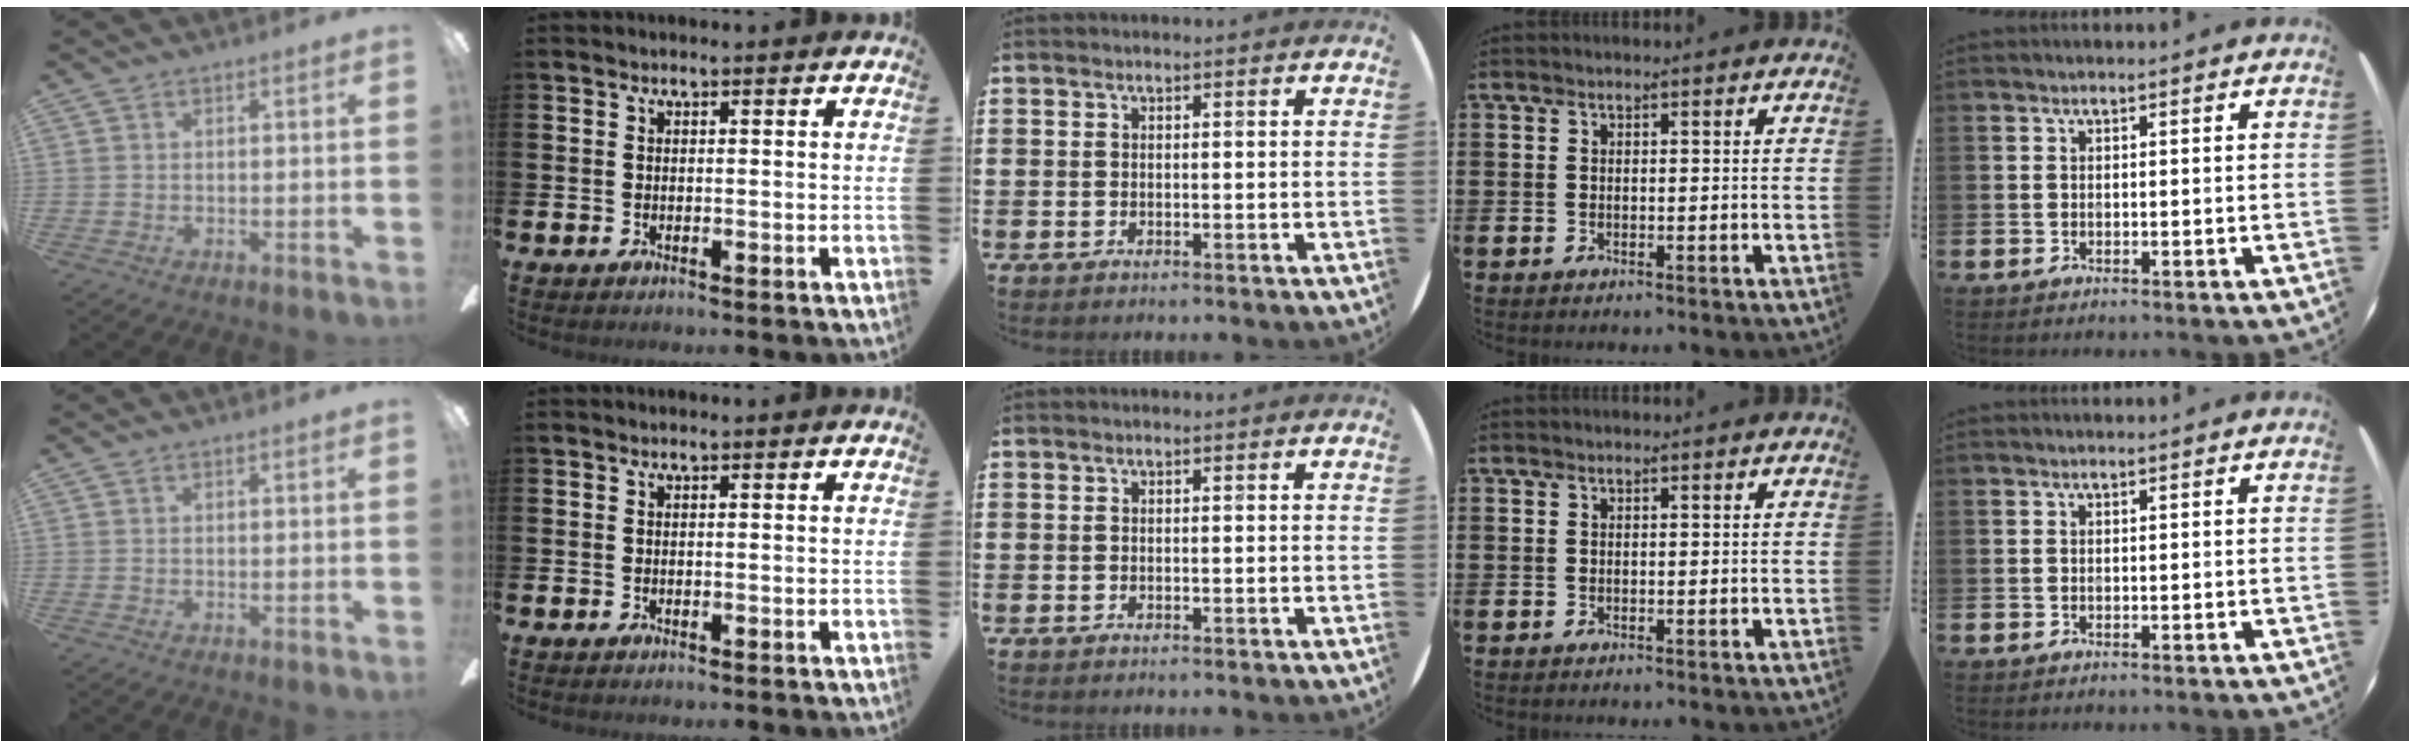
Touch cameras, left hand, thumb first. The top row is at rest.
{}